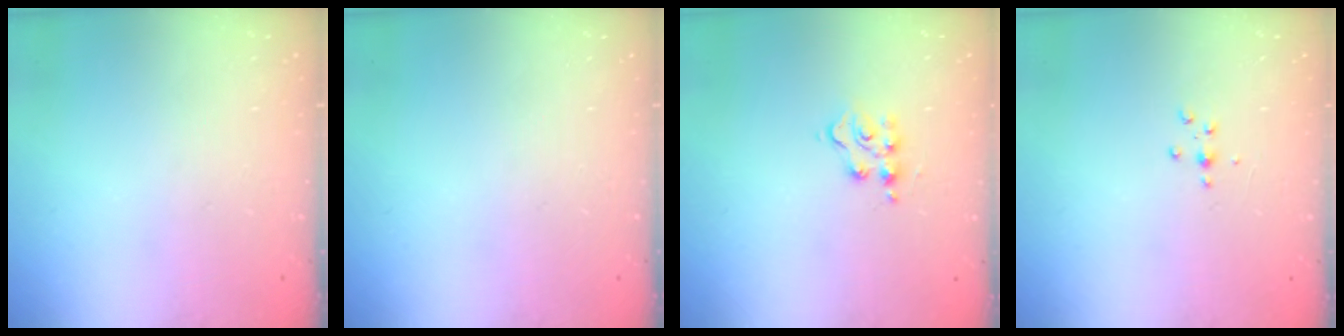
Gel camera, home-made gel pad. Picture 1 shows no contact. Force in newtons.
{"total": 0.0}
{"total": 5.1, "press": 5.1, "slide": 0.4}
{"total": 2.9, "press": 2.9, "slide": 0.4}